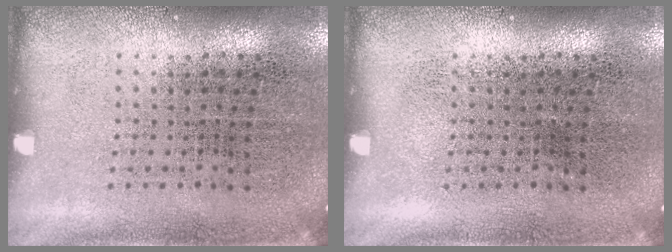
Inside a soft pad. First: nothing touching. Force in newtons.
{"total": 0.0}